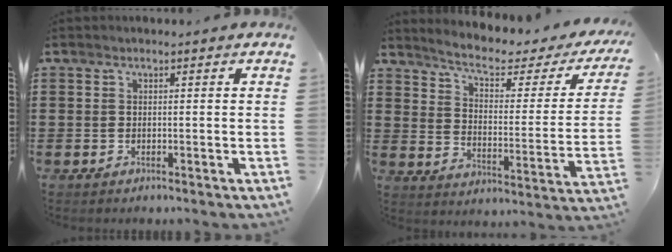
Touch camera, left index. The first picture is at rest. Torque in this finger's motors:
{"motor_torque": [1.32, -0.82, 0.18, 0.03]}